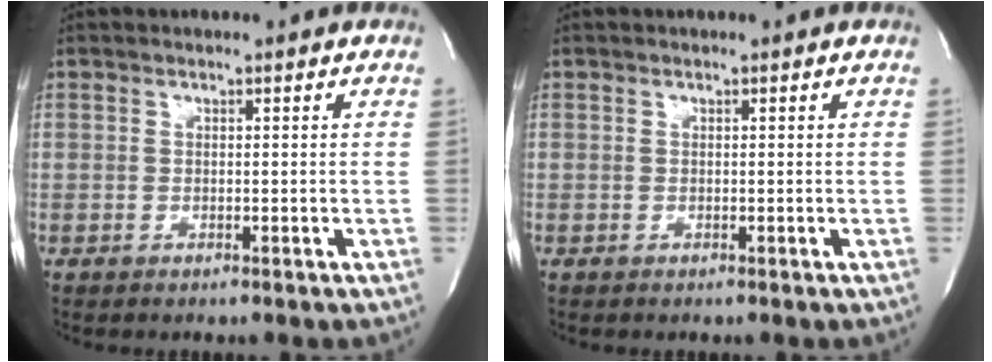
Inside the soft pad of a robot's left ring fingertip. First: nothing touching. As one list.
[{"total": 0.0}]